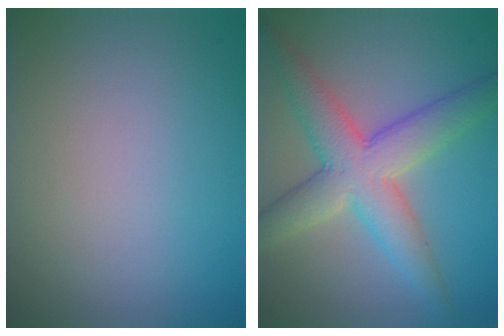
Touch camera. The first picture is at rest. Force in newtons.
{"total": 6.6, "press": 6.6, "slide": 0.1}